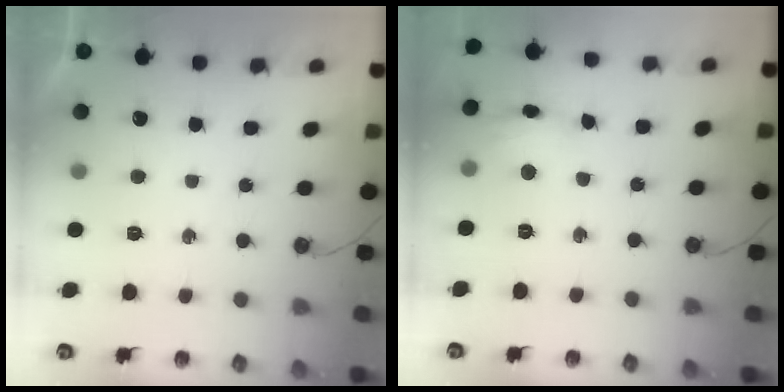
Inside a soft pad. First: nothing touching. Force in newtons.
{"total": 7.1, "press": 7.0, "slide": 1.1}